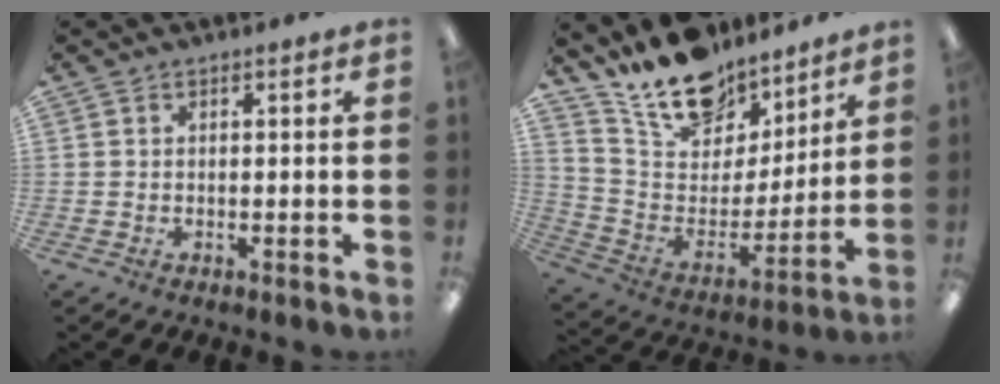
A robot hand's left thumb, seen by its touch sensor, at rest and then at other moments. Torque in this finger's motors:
{"motor_torque": [1.57, 1.50, 1.40, -1.37, 0.20]}